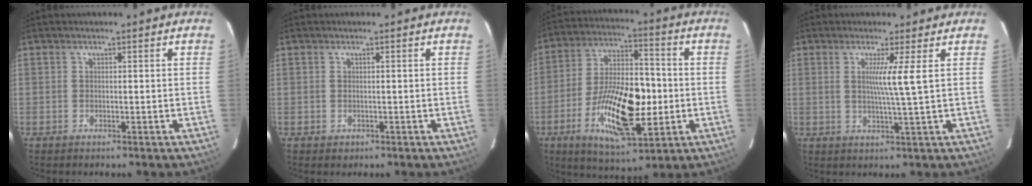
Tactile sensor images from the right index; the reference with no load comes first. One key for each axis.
{"total": 0.7, "fx": -0.2, "fy": 0.7, "fz": 0.1, "tx": -0.004, "ty": 0.003, "tz": 0.002}
{"total": 16.7, "fx": -3.8, "fy": 5.8, "fz": 15.2, "tx": -0.279, "ty": 0.003, "tz": -0.063}
{"total": 4.5, "fx": 1.0, "fy": -1.6, "fz": 4.1, "tx": -0.076, "ty": -0.011, "tz": 0.019}